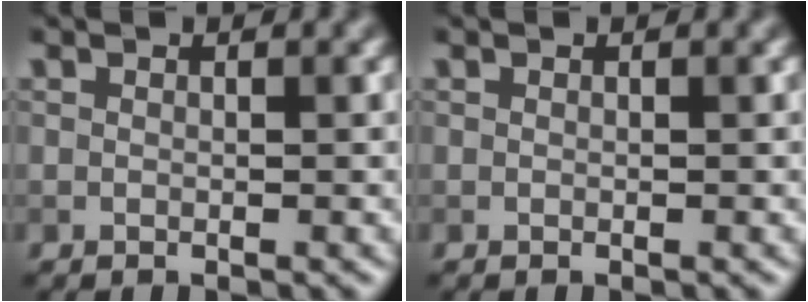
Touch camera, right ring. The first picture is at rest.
{"total": 0.0}